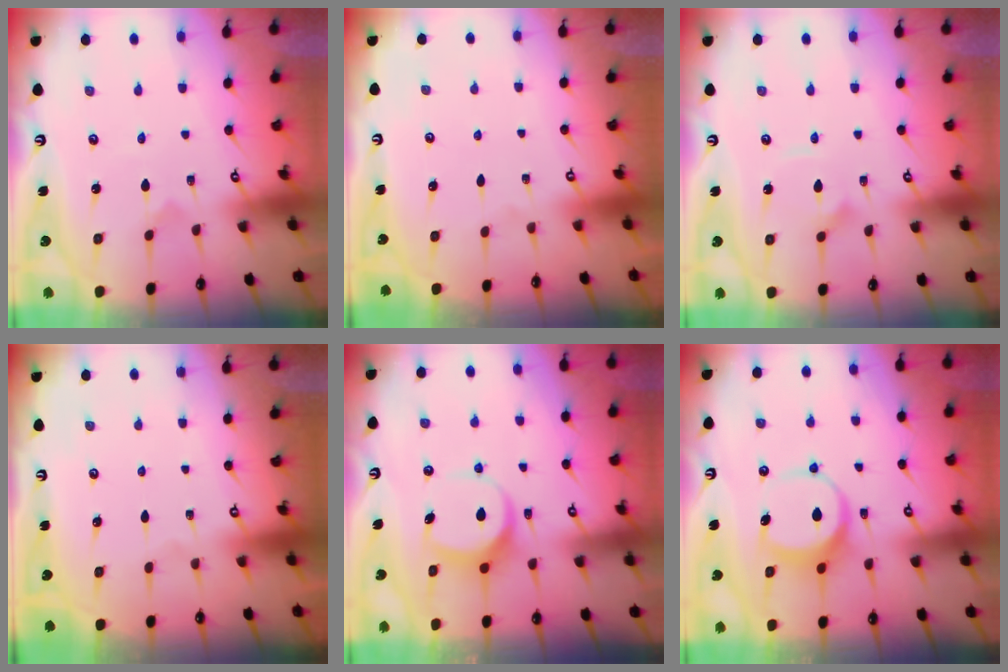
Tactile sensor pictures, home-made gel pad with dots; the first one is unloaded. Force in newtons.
{"total": 0.0}
{"total": 2.8, "press": 2.8, "slide": 0.4}
{"total": 0.0}
{"total": 8.2, "press": 8.2, "slide": 0.6}
{"total": 8.6, "press": 8.6, "slide": 1.1}